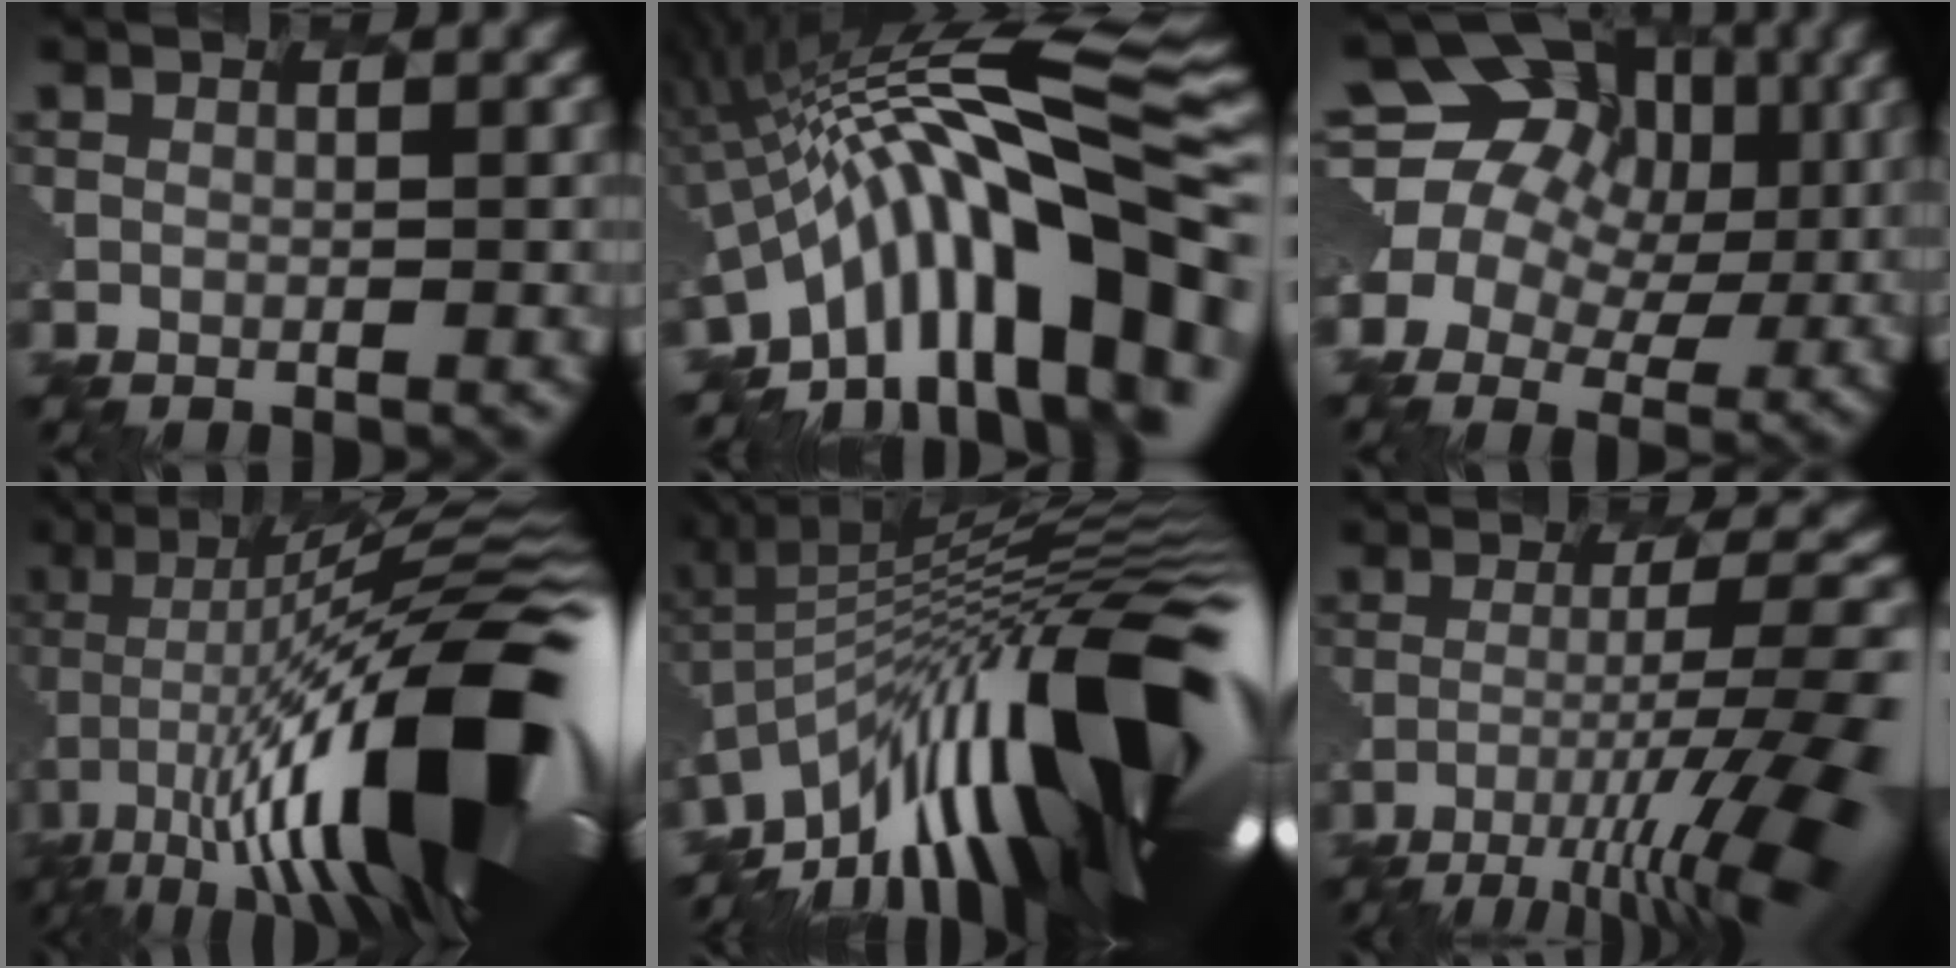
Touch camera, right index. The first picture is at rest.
{"total": 14.2, "force": [-4.5, 4.4, 12.8], "torque": [-0.186, 0.047, -0.107]}
{"total": 13.4, "force": [3.5, 11.4, 6.2], "torque": [-0.146, 0.041, 0.026]}
{"total": 17.0, "force": [-3.6, 5.2, 15.8], "torque": [-0.258, 0.035, -0.082]}
{"total": 16.5, "force": [-4.5, 6.1, 14.7], "torque": [-0.215, 0.024, -0.108]}
{"total": 11.5, "force": [-6.0, 1.7, 9.6], "torque": [-0.171, -0.005, -0.099]}